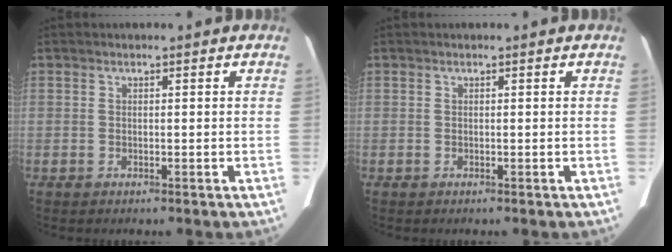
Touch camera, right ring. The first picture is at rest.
{"total": 0.0}